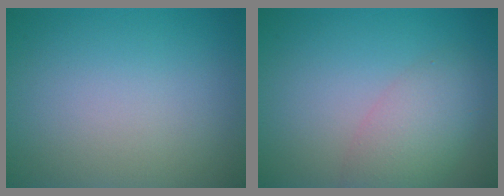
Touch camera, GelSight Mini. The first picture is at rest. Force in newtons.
{"total": 3.9, "press": 3.9, "slide": 0.2}